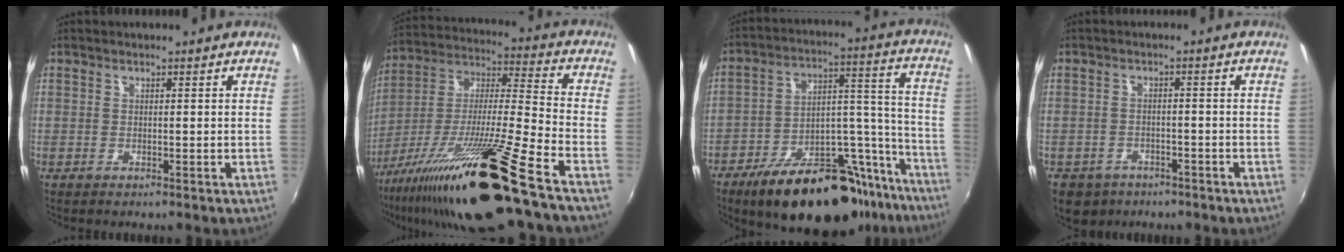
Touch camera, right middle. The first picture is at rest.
{"total": 22.2, "force": [-15.3, -1.2, 16.1], "torque": [-0.277, -0.043, -0.271]}
{"total": 26.7, "force": [-20.1, 10.4, 14.3], "torque": [-0.193, 0.046, -0.278]}
{"total": 8.3, "force": [-5.2, 5.7, 3.0], "torque": [-0.082, -0.006, -0.073]}